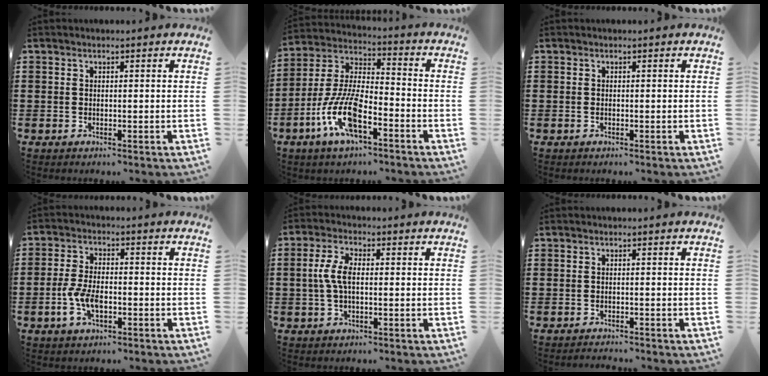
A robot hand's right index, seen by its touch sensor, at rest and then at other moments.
{"total": 11.1, "force": [-5.5, 4.1, 8.7], "torque": [-0.212, -0.007, -0.109]}
{"total": 0.0}
{"total": 5.4, "force": [-1.7, 2.7, 4.4], "torque": [-0.104, -0.003, -0.036]}
{"total": 5.0, "force": [0.0, 2.2, 4.6], "torque": [-0.108, 0.000, -0.008]}
{"total": 0.8, "force": [-0.8, -0.1, 0.0], "torque": [-0.002, 0.000, -0.016]}